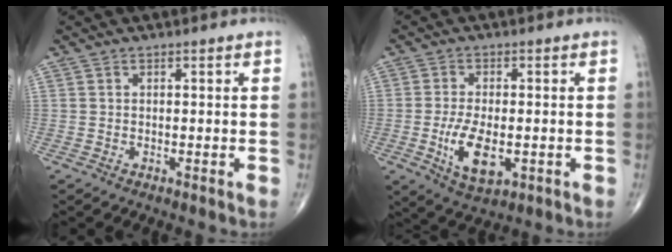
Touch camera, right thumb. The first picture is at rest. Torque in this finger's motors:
{"motor_torque": [-0.08, 0.87, 0.55, 0.33, 0.25]}